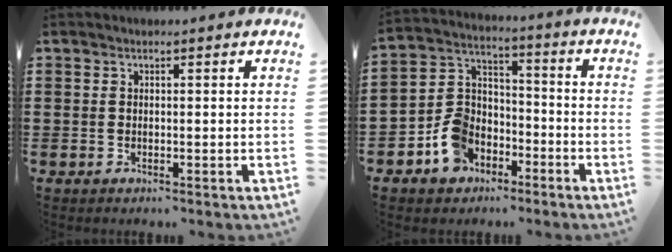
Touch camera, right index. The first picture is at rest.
{"total": 8.0, "force": [-4.2, 6.3, 2.8], "torque": [-0.099, 0.017, -0.086]}